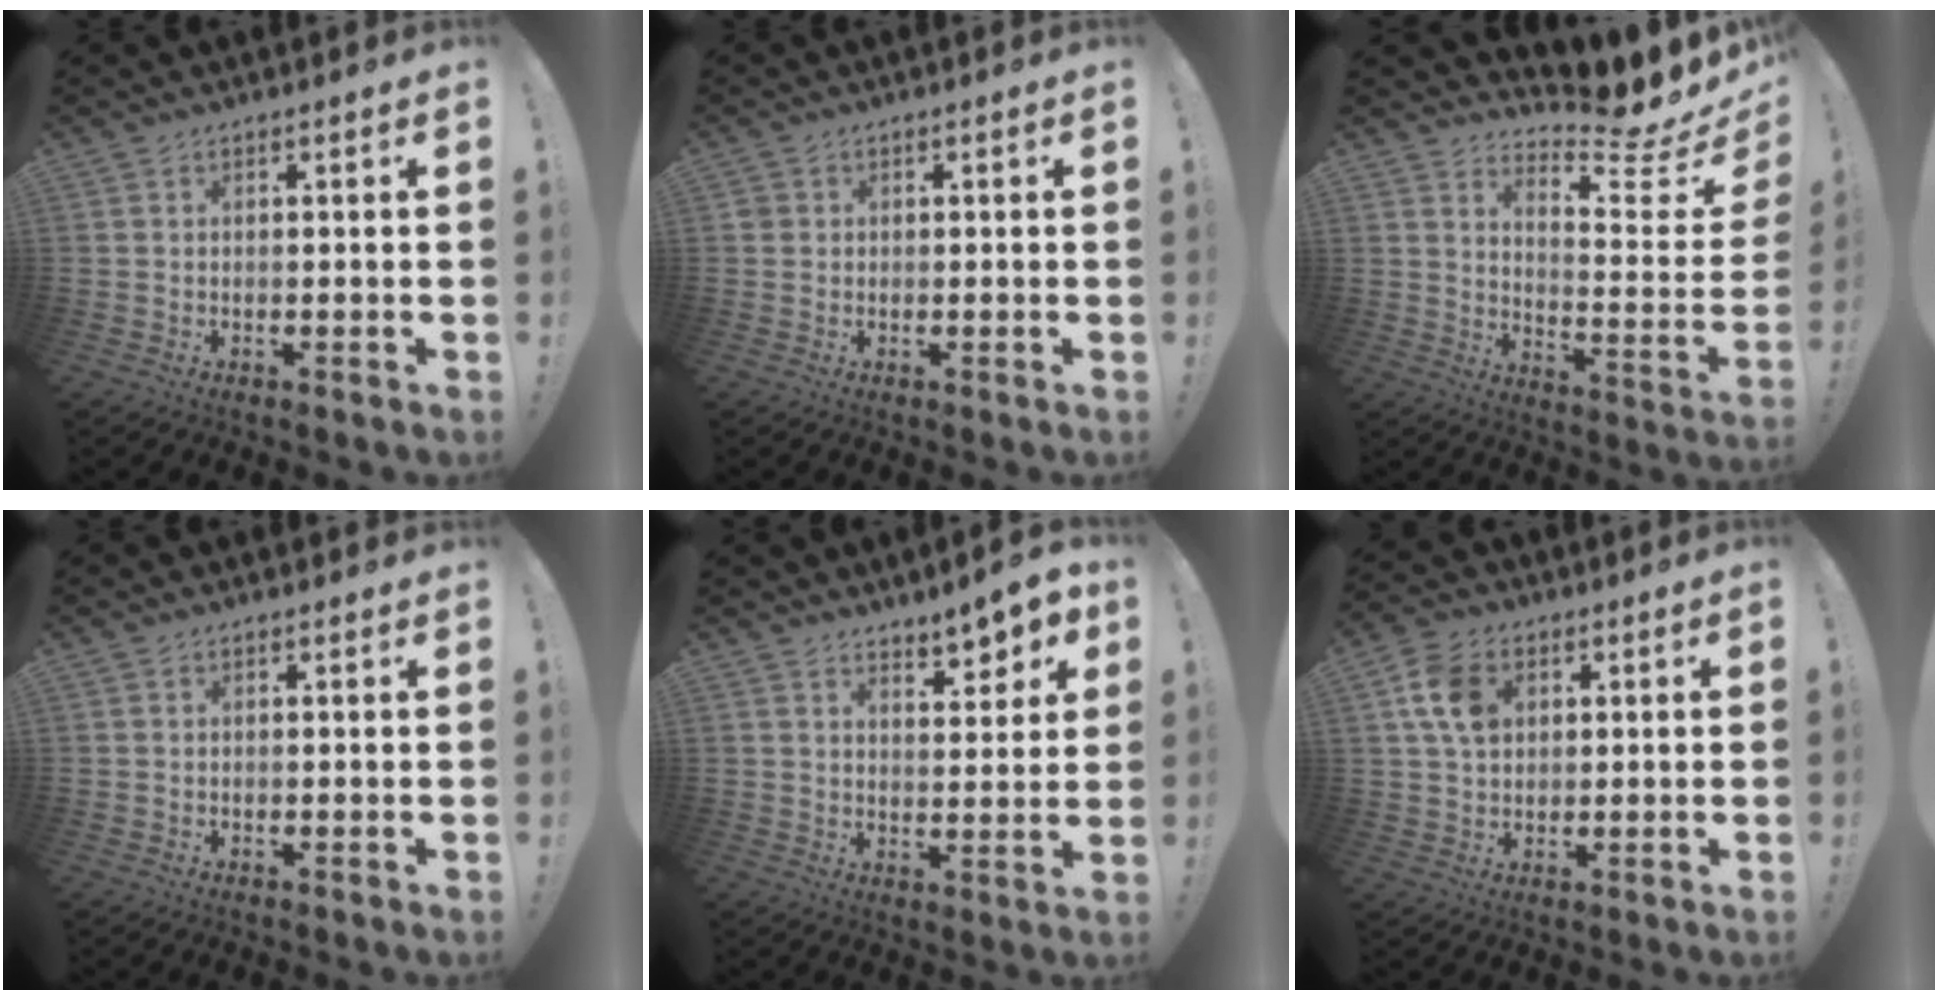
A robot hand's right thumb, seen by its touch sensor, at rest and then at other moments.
{"total": 1.5, "force": [0.5, 1.3, 0.4], "torque": [-0.007, 0.002, 0.010]}
{"total": 9.5, "force": [8.3, 0.6, 4.6], "torque": [-0.053, -0.101, 0.125]}
{"total": 0.6, "force": [0.6, 0.2, 0.0], "torque": [0.014, -0.006, 0.009]}
{"total": 7.5, "force": [6.2, 2.0, 3.8], "torque": [-0.032, -0.054, 0.105]}
{"total": 10.0, "force": [2.9, 7.5, 6.0], "torque": [-0.097, 0.007, 0.057]}